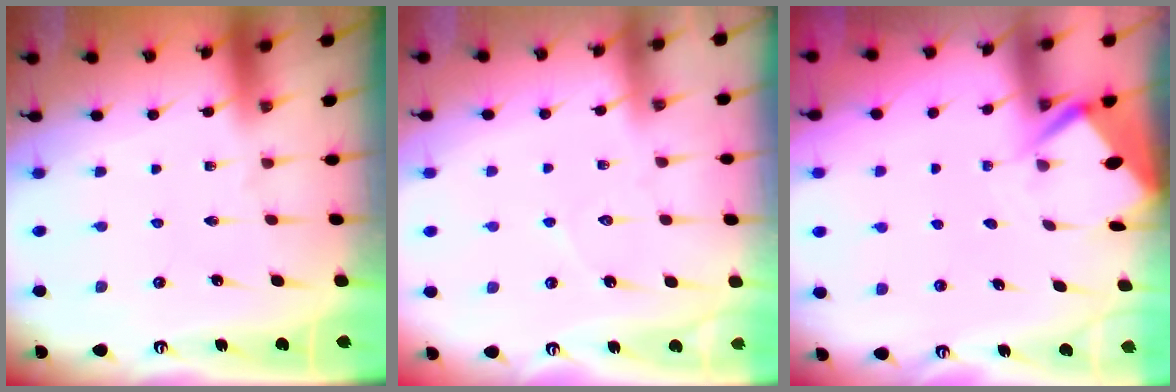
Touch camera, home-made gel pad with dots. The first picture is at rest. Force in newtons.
{"total": 4.3, "press": 4.3, "slide": 0.3}
{"total": 3.6, "press": 3.6, "slide": 0.3}